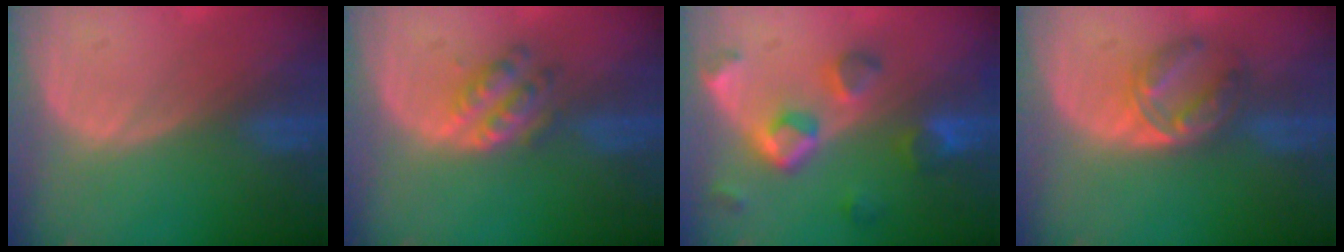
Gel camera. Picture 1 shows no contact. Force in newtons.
{"total": 4.7, "press": 4.6, "slide": 1.2}
{"total": 7.8, "press": 7.1, "slide": 3.1}
{"total": 5.9, "press": 5.5, "slide": 2.0}